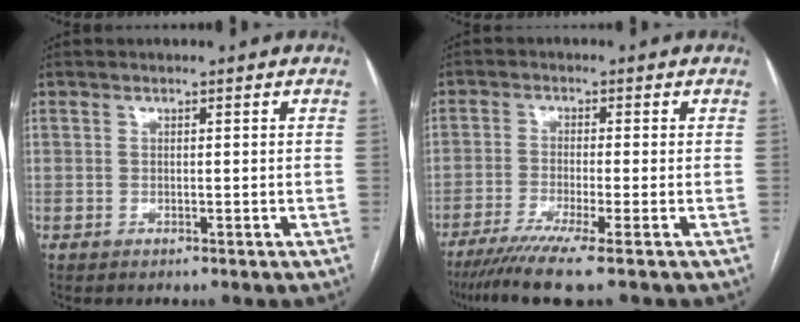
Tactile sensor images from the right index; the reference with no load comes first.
{"total": 8.2, "force": [-5.9, -1.0, 5.5], "torque": [-0.086, -0.024, -0.100]}